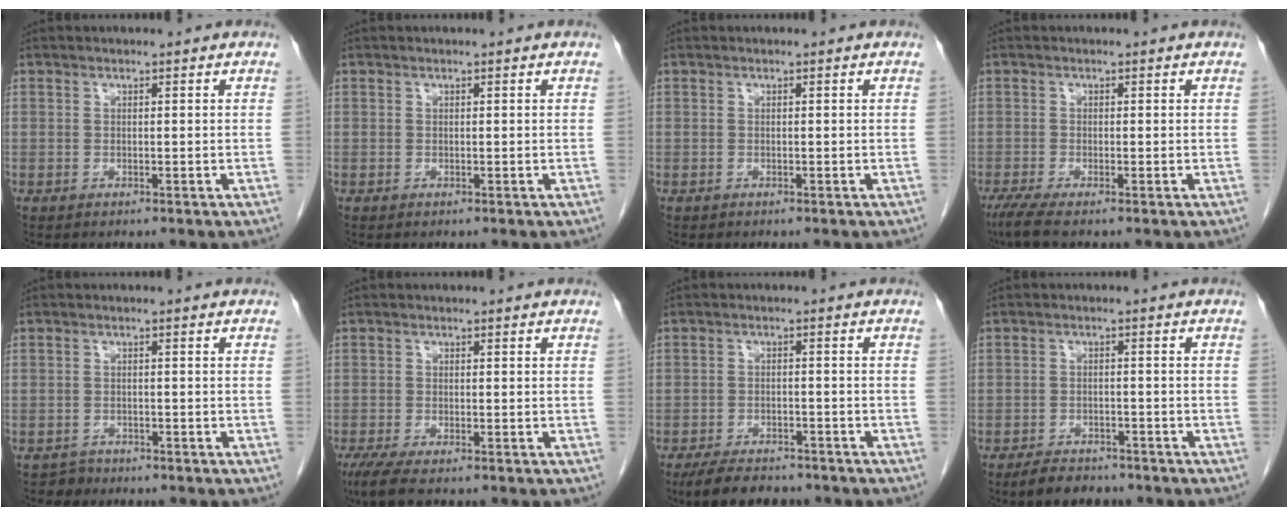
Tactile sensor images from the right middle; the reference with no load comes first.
{"total": 0.0}
{"total": 0.0}
{"total": 3.0, "force": [-2.2, 0.0, 2.1], "torque": [-0.047, -0.010, -0.046]}
{"total": 1.6, "force": [-1.3, 0.8, -0.5], "torque": [0.006, 0.002, -0.023]}
{"total": 4.7, "force": [-3.4, 0.8, 3.1], "torque": [-0.059, -0.014, -0.055]}
{"total": 7.7, "force": [-6.4, 2.8, 3.2], "torque": [-0.051, -0.008, -0.098]}
{"total": 4.6, "force": [-3.9, 2.0, 1.6], "torque": [-0.030, -0.001, -0.060]}